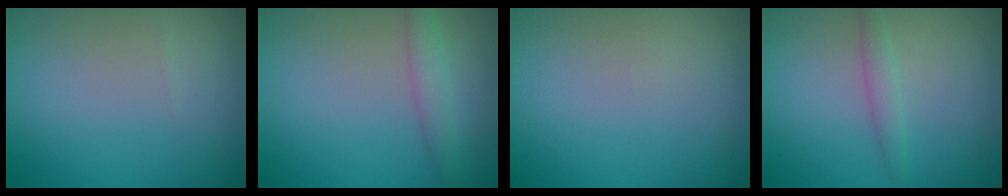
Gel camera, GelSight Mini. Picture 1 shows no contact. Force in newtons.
{"total": 1.9, "press": 1.9, "slide": 0.1}
{"total": 0.0}
{"total": 1.4, "press": 1.4, "slide": 0.1}